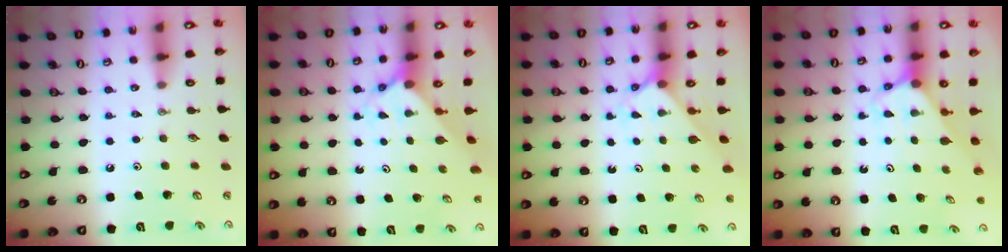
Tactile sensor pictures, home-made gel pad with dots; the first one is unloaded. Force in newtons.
{"total": 1.7, "press": 1.7, "slide": 0.1}
{"total": 2.3, "press": 2.3, "slide": 0.2}
{"total": 2.7, "press": 2.7, "slide": 0.2}